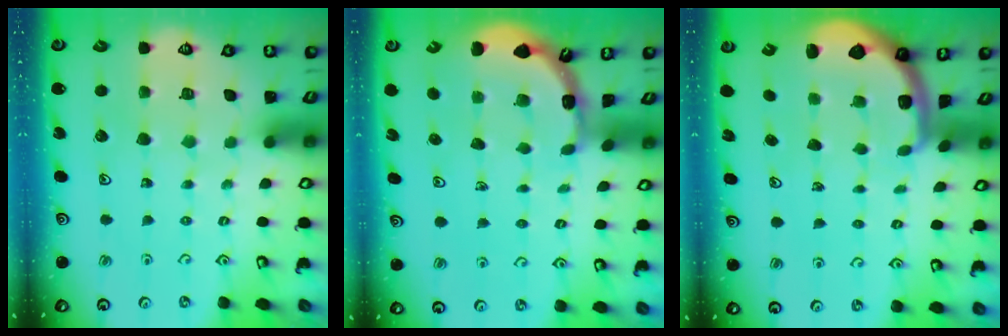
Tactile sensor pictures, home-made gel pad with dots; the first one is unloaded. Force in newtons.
{"total": 1.8, "press": 1.8, "slide": 0.1}
{"total": 1.2, "press": 1.2, "slide": 0.3}